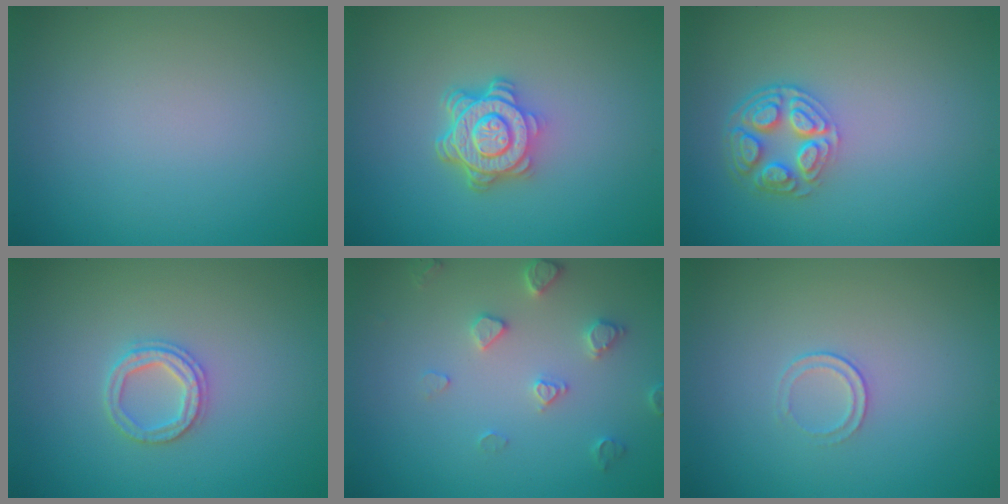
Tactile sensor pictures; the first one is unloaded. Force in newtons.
{"total": 4.8, "press": 3.7, "slide": 3.1}
{"total": 4.5, "press": 3.3, "slide": 3.0}
{"total": 2.4, "press": 2.4, "slide": 0.4}
{"total": 2.5, "press": 2.4, "slide": 0.5}
{"total": 1.0, "press": 0.5, "slide": 0.9}